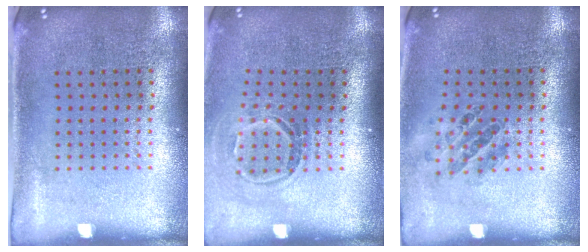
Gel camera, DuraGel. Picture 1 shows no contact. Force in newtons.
{"total": 1.6, "press": 1.1, "slide": 1.2}
{"total": 0.9, "press": 0.9, "slide": 0.3}